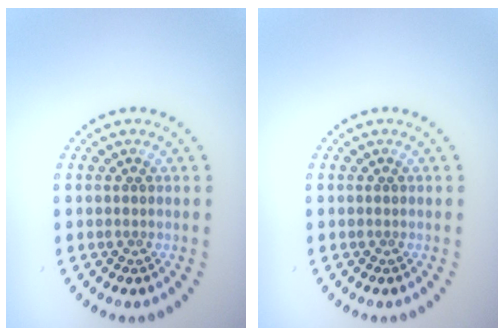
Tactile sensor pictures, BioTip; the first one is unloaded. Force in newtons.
{"total": 0.0}